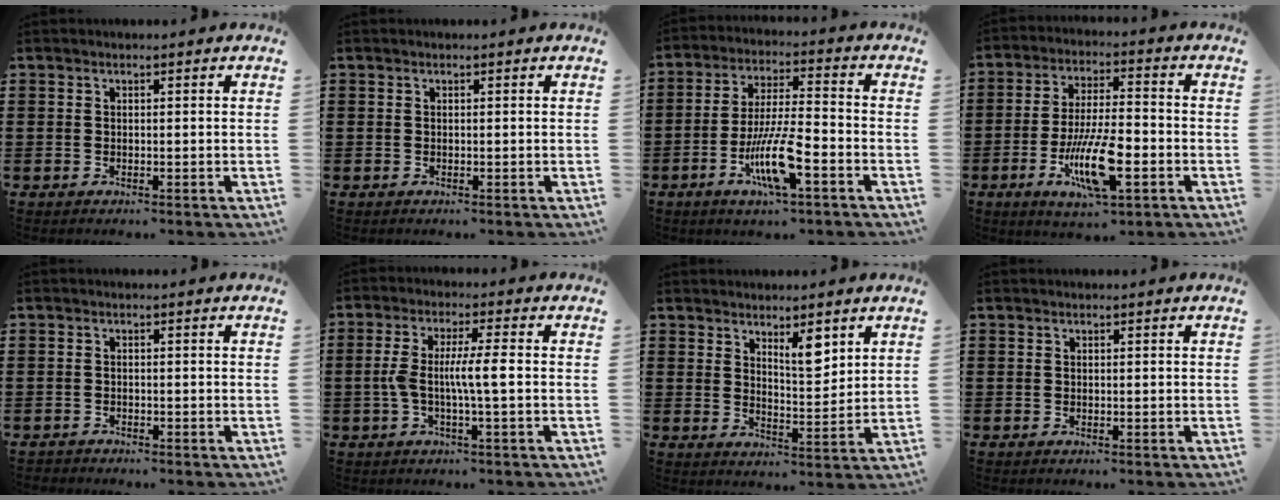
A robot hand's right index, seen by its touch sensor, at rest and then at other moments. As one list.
[{"total": 0.0}, {"total": 10.3, "force": [-4.2, 2.3, 9.1], "torque": [-0.185, -0.007, -0.079]}, {"total": 12.2, "force": [-4.3, 3.8, 10.8], "torque": [-0.215, -0.006, -0.076]}, {"total": 0.9, "force": [-0.9, 0.2, -0.1], "torque": [-0.002, 0.003, -0.021]}, {"total": 5.7, "force": [-0.7, 0.5, 5.7], "torque": [-0.117, -0.007, -0.022]}, {"total": 5.4, "force": [3.7, 1.8, 3.5], "torque": [-0.053, -0.012, 0.060]}, {"total": 0.0}]